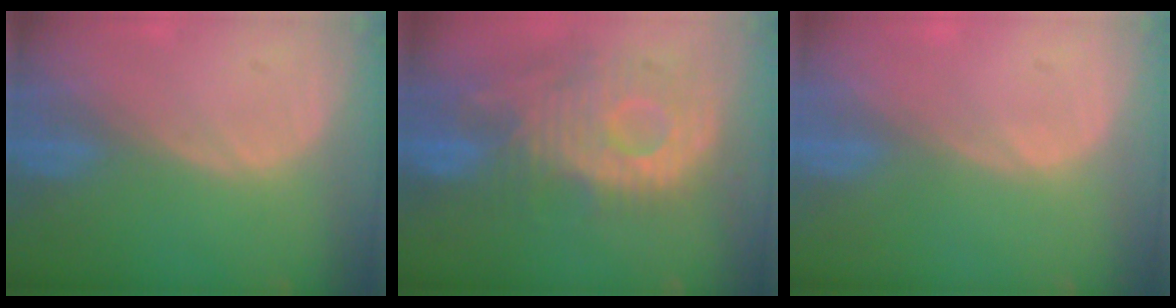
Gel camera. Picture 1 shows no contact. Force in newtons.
{"total": 11.6, "press": 10.5, "slide": 4.9}
{"total": 0.6, "press": 0.1, "slide": 0.6}